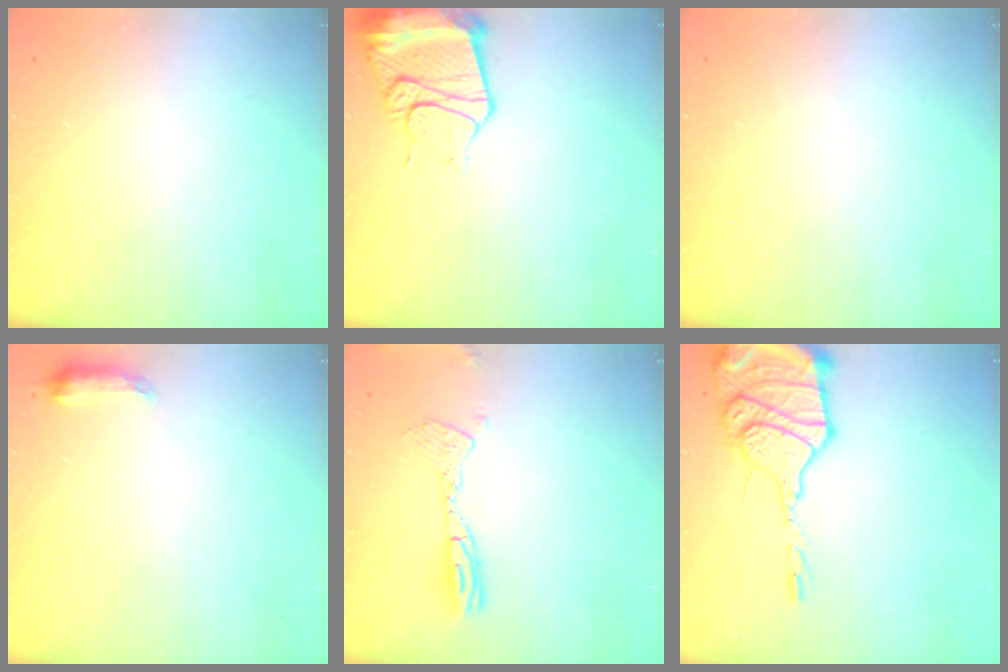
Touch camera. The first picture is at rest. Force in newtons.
{"total": 14.5, "press": 14.4, "slide": 1.7}
{"total": 0.0}
{"total": 6.5, "press": 6.4, "slide": 1.0}
{"total": 10.0, "press": 9.7, "slide": 2.6}
{"total": 20.5, "press": 19.8, "slide": 5.4}